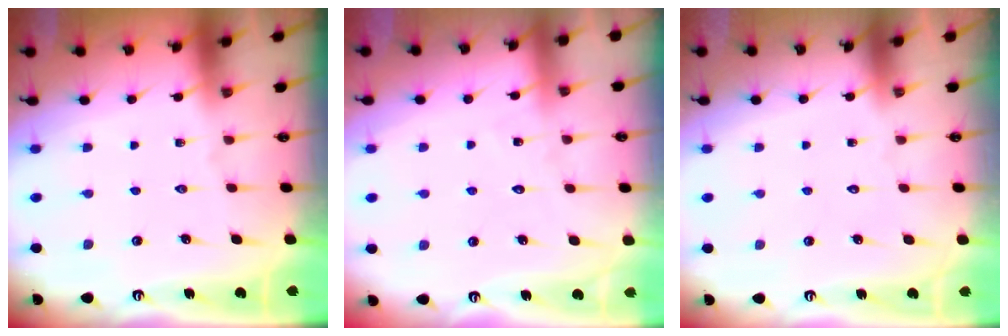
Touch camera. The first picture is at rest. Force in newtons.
{"total": 6.6, "press": 6.6, "slide": 0.6}
{"total": 1.8, "press": 1.8, "slide": 0.1}